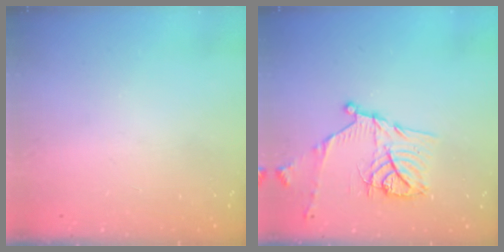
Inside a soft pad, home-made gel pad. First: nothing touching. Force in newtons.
{"total": 16.1, "press": 16.1, "slide": 1.3}